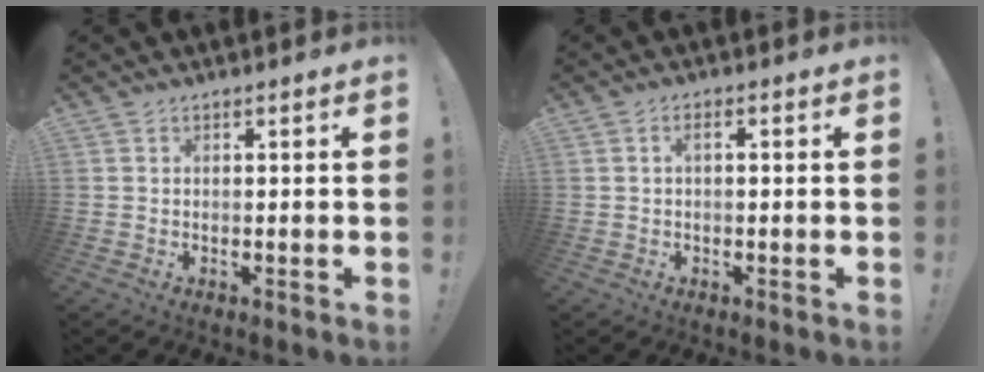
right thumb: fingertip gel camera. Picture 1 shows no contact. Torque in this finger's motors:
{"motor_torque": [-0.25, -0.25, -0.09, 0.09, 0.12]}